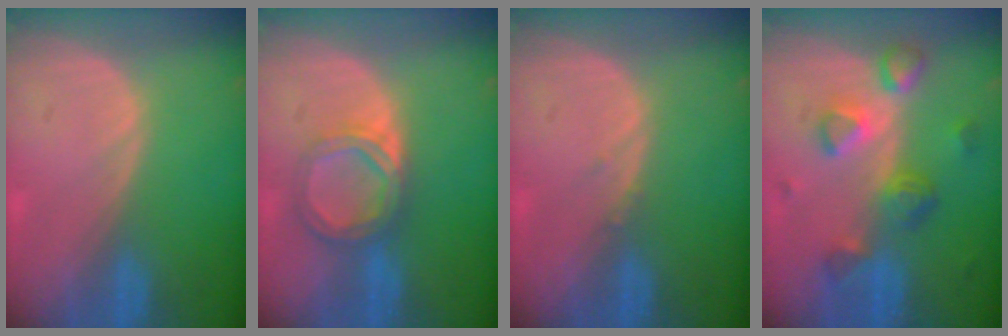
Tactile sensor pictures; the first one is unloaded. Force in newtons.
{"total": 5.6, "press": 5.3, "slide": 1.9}
{"total": 0.6, "press": 0.6, "slide": 0.3}
{"total": 7.8, "press": 6.9, "slide": 3.7}